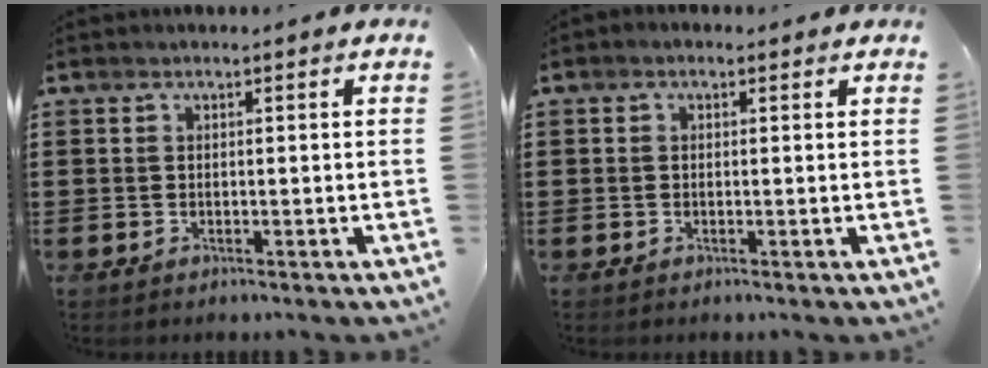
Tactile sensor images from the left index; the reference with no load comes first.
{"total": 0.6, "force": [-0.1, 0.5, 0.4], "torque": [-0.008, 0.003, -0.002]}